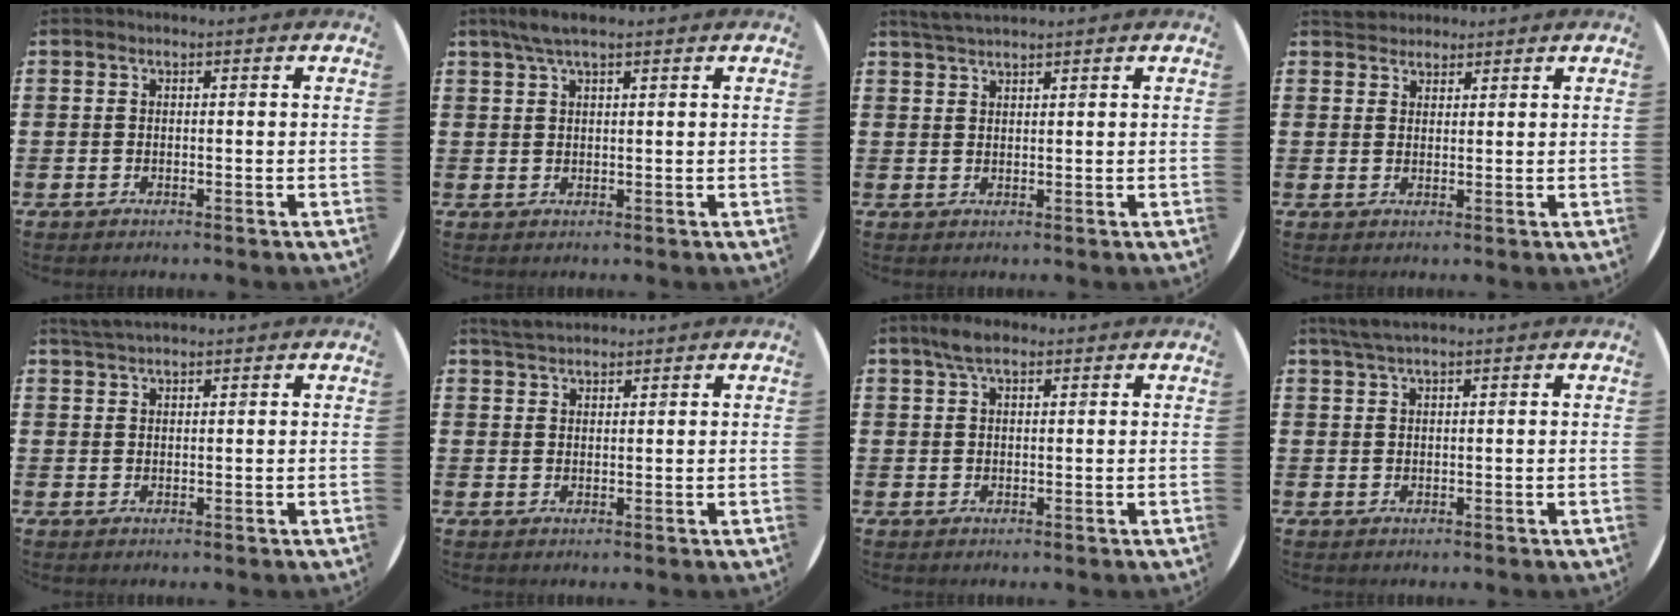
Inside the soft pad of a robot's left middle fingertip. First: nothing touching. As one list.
[{"total": 3.0, "force": [2.1, 0.5, 2.1], "torque": [-0.044, 0.007, 0.036]}, {"total": 2.2, "force": [2.1, 0.1, 0.7], "torque": [-0.016, 0.002, 0.040]}, {"total": 2.4, "force": [2.3, 0.7, -0.2], "torque": [0.008, 0.001, 0.043]}, {"total": 2.1, "force": [1.9, 0.2, 0.6], "torque": [-0.015, 0.004, 0.037]}, {"total": 2.8, "force": [2.7, 0.6, 0.6], "torque": [-0.018, 0.001, 0.051]}, {"total": 3.4, "force": [2.3, 1.4, 2.0], "torque": [-0.035, 0.006, 0.039]}, {"total": 2.1, "force": [1.6, 0.1, 1.3], "torque": [-0.026, 0.004, 0.029]}]